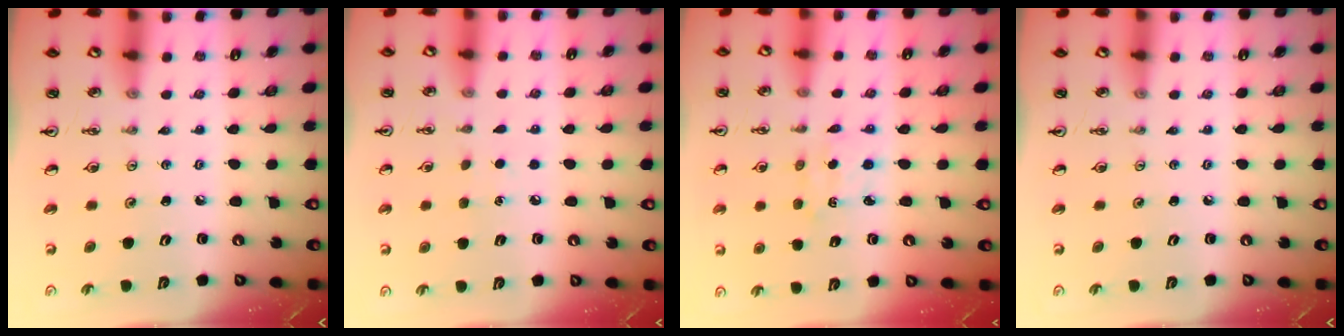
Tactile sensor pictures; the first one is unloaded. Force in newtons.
{"total": 3.8, "press": 3.8, "slide": 0.3}
{"total": 2.4, "press": 2.4, "slide": 0.3}
{"total": 0.0}